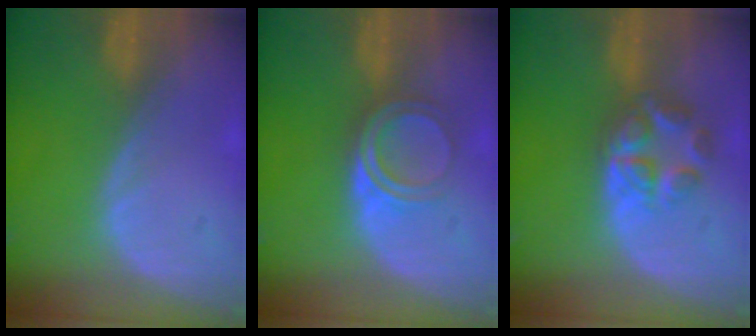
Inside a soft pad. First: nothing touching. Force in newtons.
{"total": 4.9, "press": 4.2, "slide": 2.5}
{"total": 5.6, "press": 5.3, "slide": 2.0}